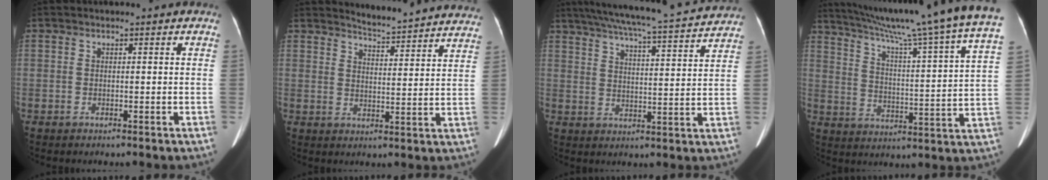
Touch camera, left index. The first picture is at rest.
{"total": 17.2, "force": [16.7, 1.1, 3.9], "torque": [-0.048, -0.057, 0.191]}
{"total": 21.0, "force": [18.8, 1.4, 9.2], "torque": [-0.159, 0.003, 0.247]}
{"total": 28.3, "force": [23.1, -0.8, 16.2], "torque": [-0.262, -0.050, 0.305]}